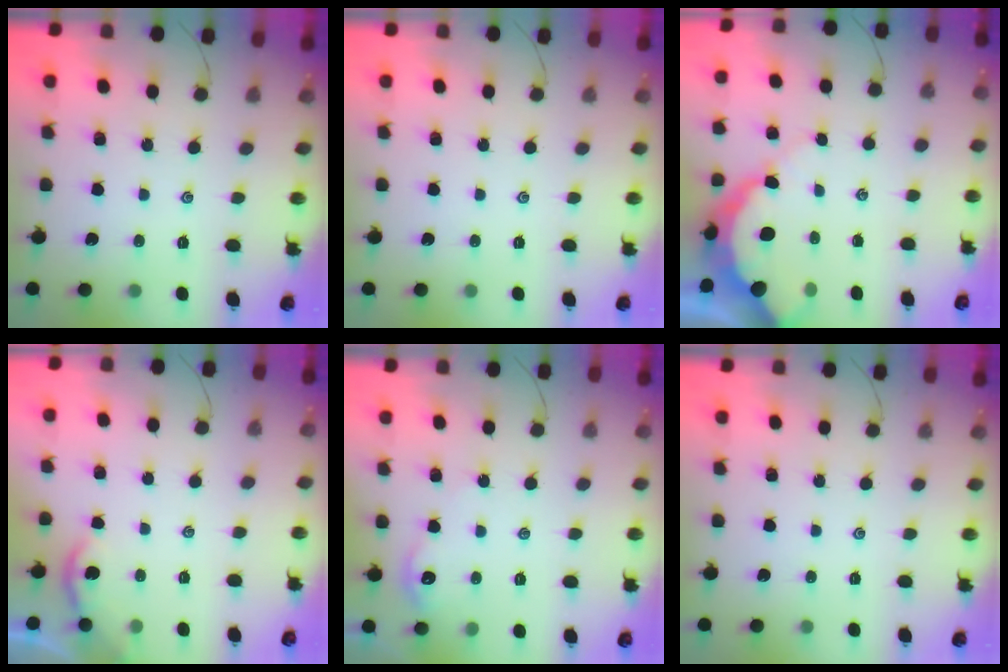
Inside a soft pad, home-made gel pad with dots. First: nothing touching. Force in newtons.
{"total": 0.0}
{"total": 8.4, "press": 8.4, "slide": 0.9}
{"total": 1.8, "press": 1.7, "slide": 0.5}
{"total": 3.2, "press": 3.2, "slide": 0.3}
{"total": 0.0}